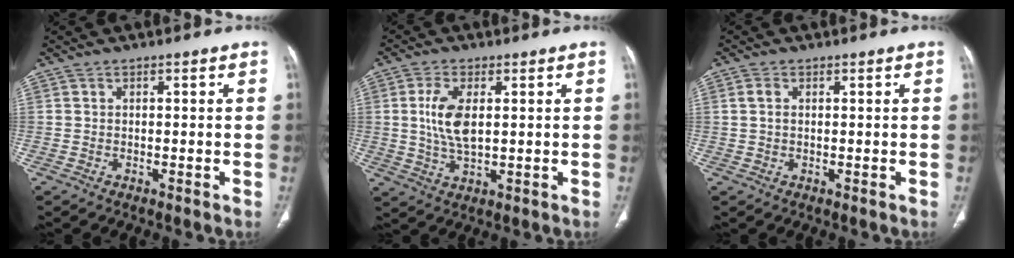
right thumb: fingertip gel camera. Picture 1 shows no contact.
{"total": 7.6, "force": [1.2, 3.6, 6.6], "torque": [-0.140, -0.007, 0.025]}
{"total": 1.9, "force": [0.4, 1.2, 1.4], "torque": [-0.035, 0.005, 0.010]}